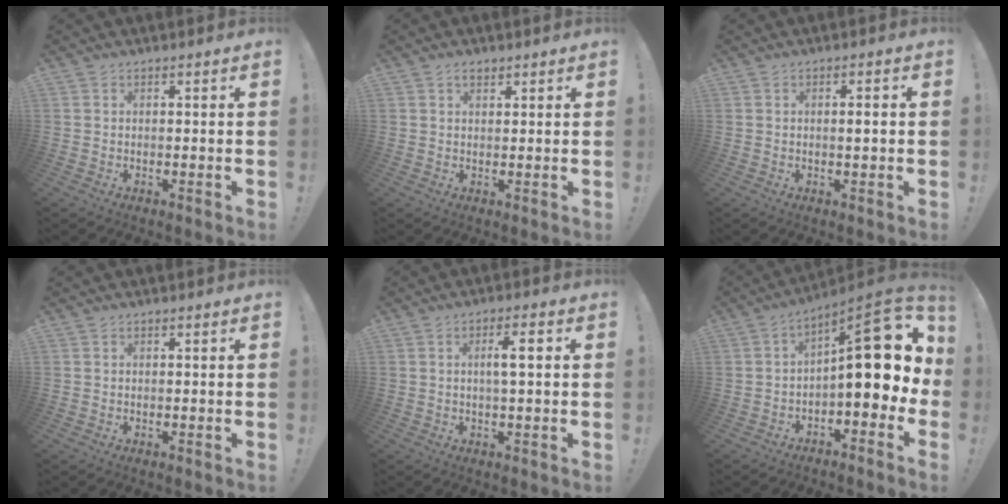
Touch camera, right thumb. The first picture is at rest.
{"total": 2.0, "force": [1.3, 1.0, 1.1], "torque": [-0.014, -0.003, 0.022]}
{"total": 1.8, "force": [0.1, 0.1, 1.8], "torque": [-0.023, -0.005, -0.003]}
{"total": 0.0}
{"total": 5.3, "force": [0.8, 0.8, 5.2], "torque": [-0.087, 0.002, 0.006]}
{"total": 18.0, "force": [2.6, 6.6, 16.5], "torque": [-0.224, -0.014, 0.046]}